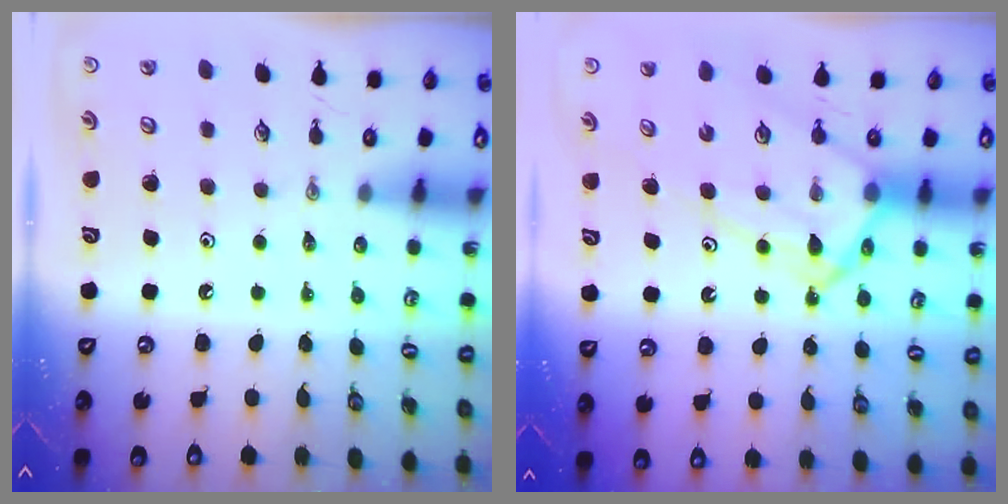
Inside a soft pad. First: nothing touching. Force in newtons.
{"total": 11.1, "press": 11.0, "slide": 1.3}